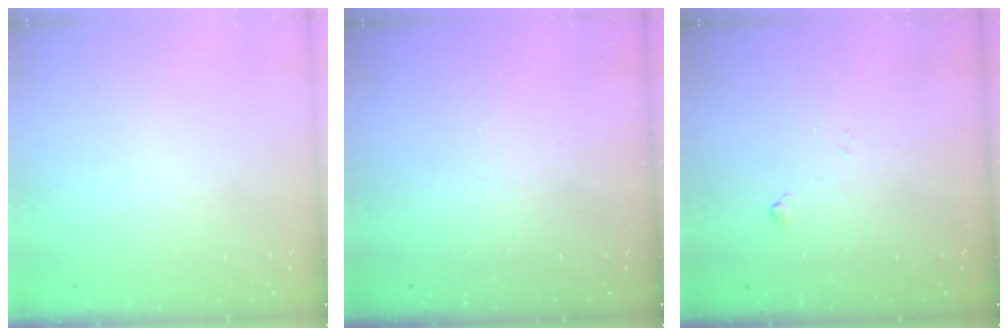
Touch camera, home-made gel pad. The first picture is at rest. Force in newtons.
{"total": 0.0}
{"total": 2.5, "press": 2.4, "slide": 0.4}